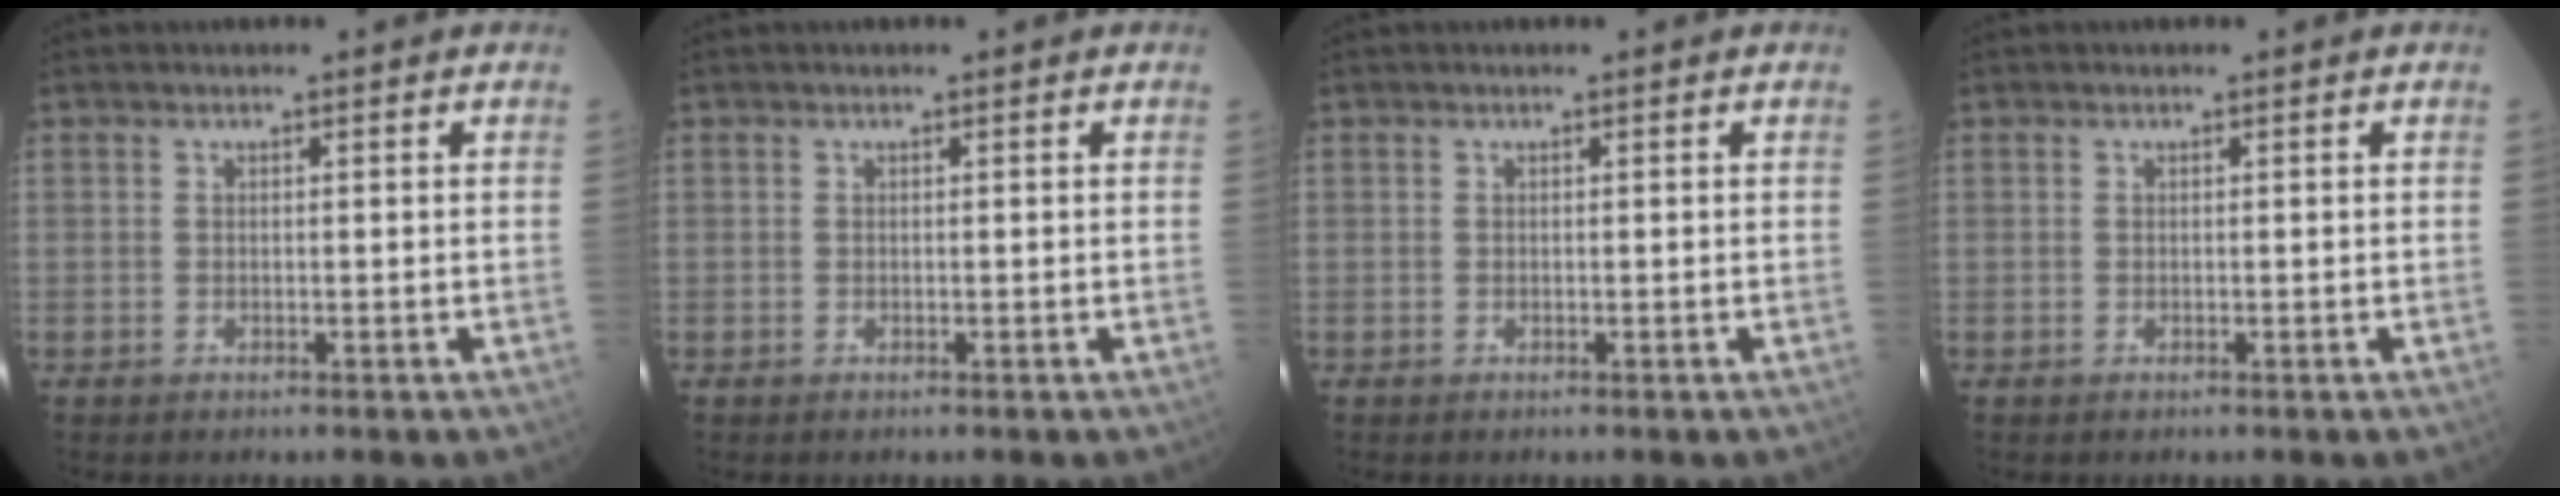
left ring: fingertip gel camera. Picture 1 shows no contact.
{"total": 0.0}
{"total": 0.0}
{"total": 0.0}